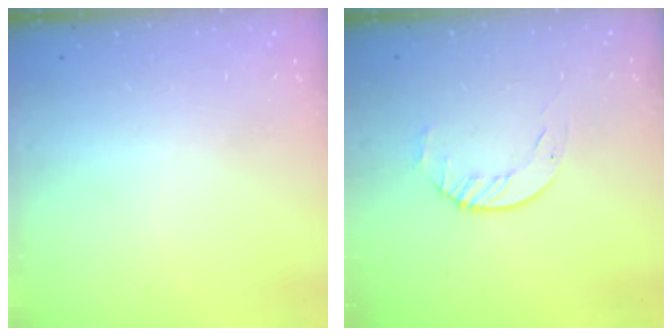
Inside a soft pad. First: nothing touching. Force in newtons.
{"total": 3.4, "press": 3.4, "slide": 0.4}